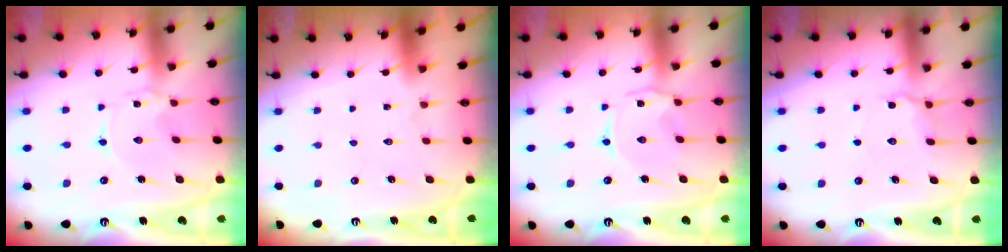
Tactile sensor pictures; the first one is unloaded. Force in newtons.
{"total": 1.6, "press": 1.6, "slide": 0.1}
{"total": 1.1, "press": 1.0, "slide": 0.4}
{"total": 5.1, "press": 5.0, "slide": 1.0}